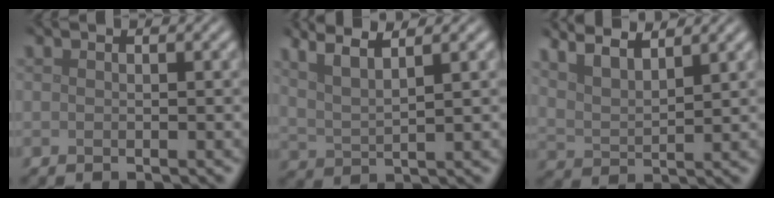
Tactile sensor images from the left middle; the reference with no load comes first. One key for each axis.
{"total": 4.5, "fx": 3.0, "fy": 1.0, "fz": 3.3, "tx": -0.063, "ty": 0.017, "tz": 0.046}
{"total": 5.8, "fx": 4.6, "fy": 1.6, "fz": 3.2, "tx": -0.048, "ty": 0.018, "tz": 0.061}